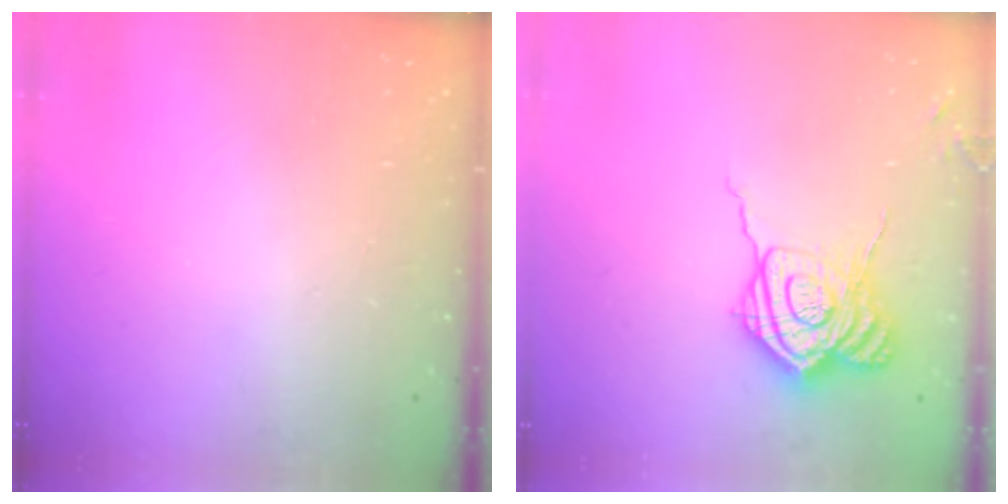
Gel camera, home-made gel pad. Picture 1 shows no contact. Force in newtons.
{"total": 16.2, "press": 16.2, "slide": 0.5}